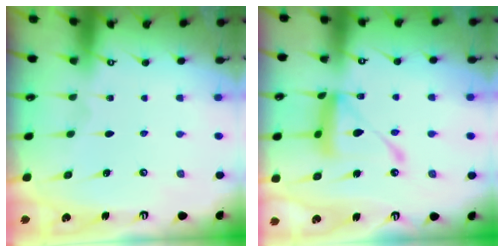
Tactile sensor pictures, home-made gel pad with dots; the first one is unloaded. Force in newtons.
{"total": 13.9, "press": 13.8, "slide": 1.4}